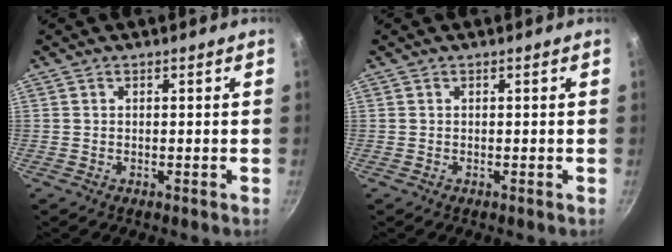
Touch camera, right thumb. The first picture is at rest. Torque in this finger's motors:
{"motor_torque": [0.22, 0.16, 0.00, 0.15, -0.01]}